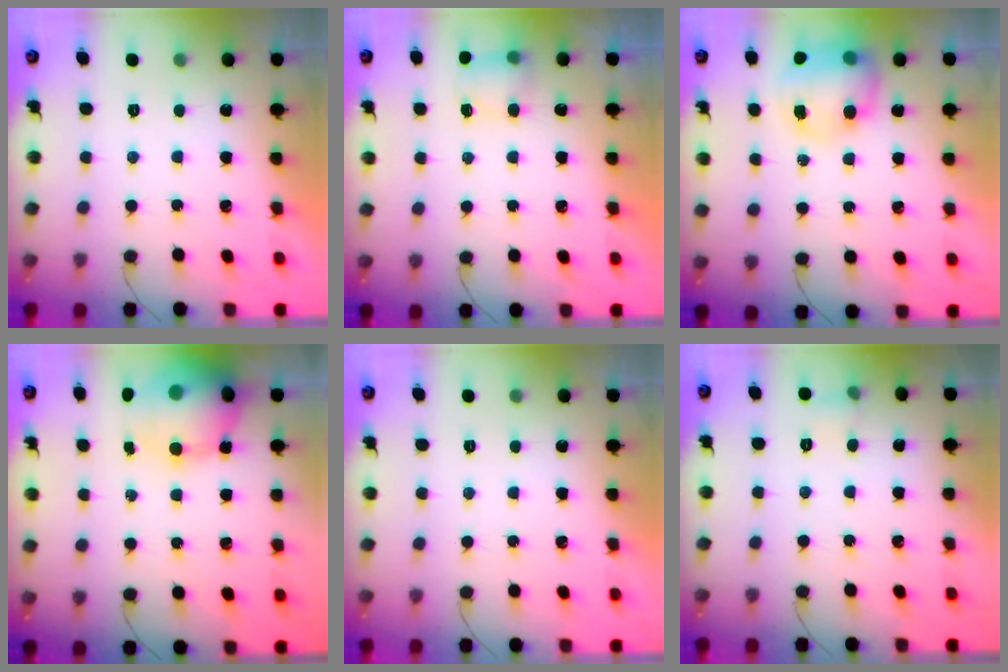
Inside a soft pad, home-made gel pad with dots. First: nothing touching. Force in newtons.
{"total": 6.1, "press": 6.0, "slide": 1.1}
{"total": 10.1, "press": 9.7, "slide": 2.8}
{"total": 15.9, "press": 15.3, "slide": 4.4}
{"total": 0.0}
{"total": 6.9, "press": 3.6, "slide": 5.9}